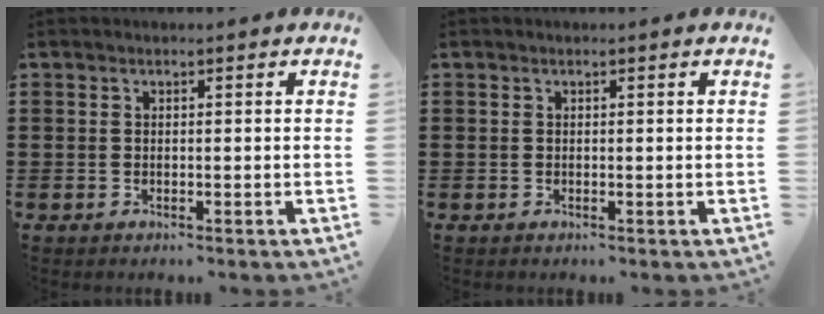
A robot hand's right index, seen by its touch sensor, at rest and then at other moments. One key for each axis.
{"total": 0.0}